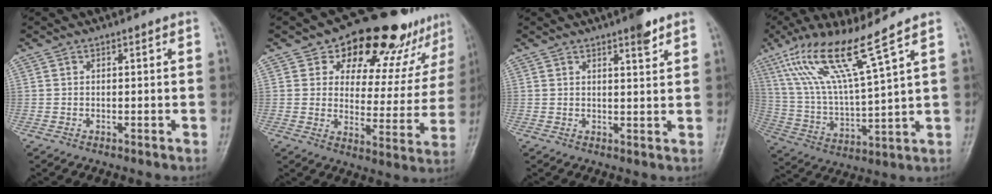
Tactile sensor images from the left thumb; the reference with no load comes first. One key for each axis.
{"total": 21.2, "fx": 15.2, "fy": 10.2, "fz": 10.7, "tx": -0.093, "ty": -0.068, "tz": 0.197}
{"total": 3.9, "fx": 2.6, "fy": 0.9, "fz": 2.7, "tx": -0.032, "ty": -0.015, "tz": 0.036}
{"total": 16.0, "fx": 9.8, "fy": 1.2, "fz": 12.6, "tx": -0.247, "ty": -0.044, "tz": 0.196}